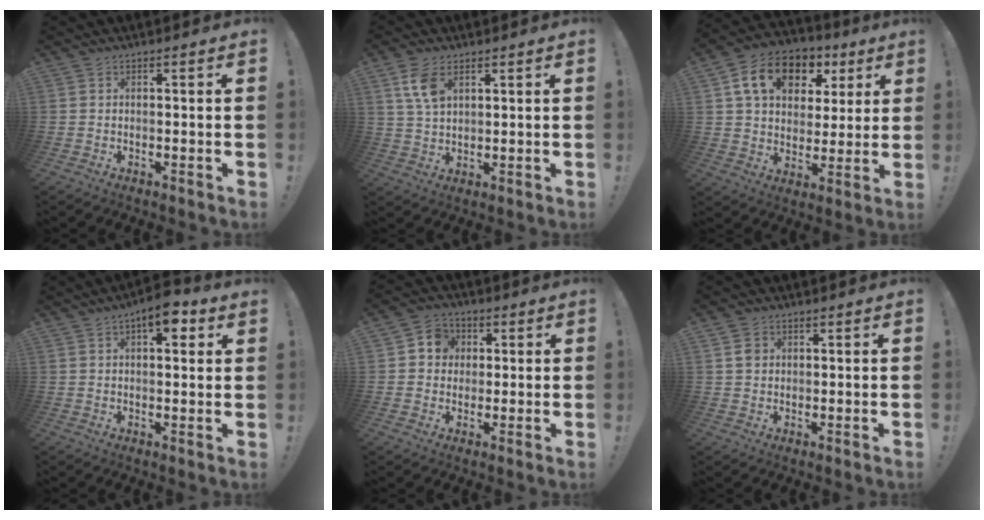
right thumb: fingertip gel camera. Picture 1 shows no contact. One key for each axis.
{"total": 7.4, "fx": 3.5, "fy": 4.1, "fz": 5.2, "tx": -0.098, "ty": -0.012, "tz": 0.065}
{"total": 16.0, "fx": 6.9, "fy": 11.5, "fz": 8.7, "tx": -0.132, "ty": -0.019, "tz": 0.129}
{"total": 6.8, "fx": 3.5, "fy": 2.8, "fz": 5.2, "tx": -0.058, "ty": -0.016, "tz": 0.052}
{"total": 7.0, "fx": 1.1, "fy": 6.5, "fz": 2.3, "tx": -0.028, "ty": 0.002, "tz": 0.022}
{"total": 2.5, "fx": 1.1, "fy": 2.1, "fz": 0.6, "tx": 0.008, "ty": -0.006, "tz": 0.018}